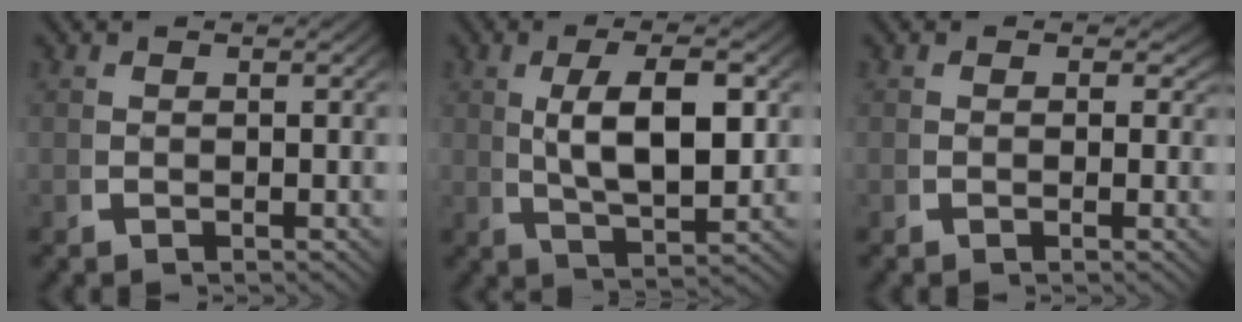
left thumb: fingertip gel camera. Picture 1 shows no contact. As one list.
[{"total": 6.9, "force": [0.6, 3.0, 6.2], "torque": [-0.109, -0.002, 0.013]}, {"total": 1.1, "force": [0.3, 1.1, 0.3], "torque": [-0.004, -0.006, -0.001]}]